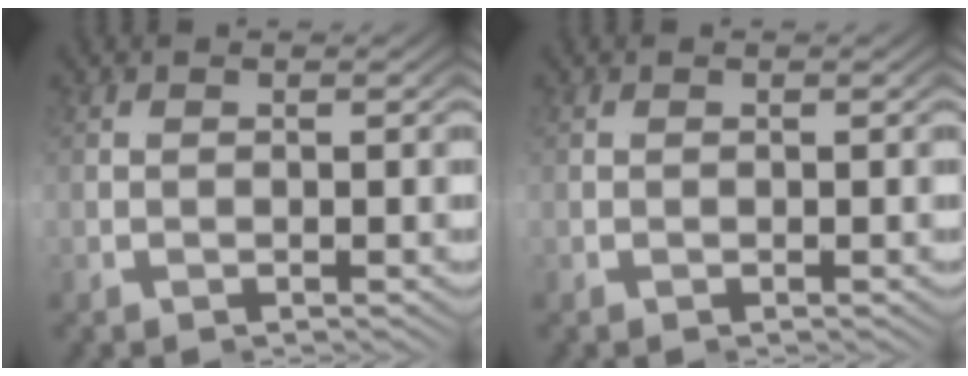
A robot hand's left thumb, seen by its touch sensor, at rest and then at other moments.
{"total": 0.0}